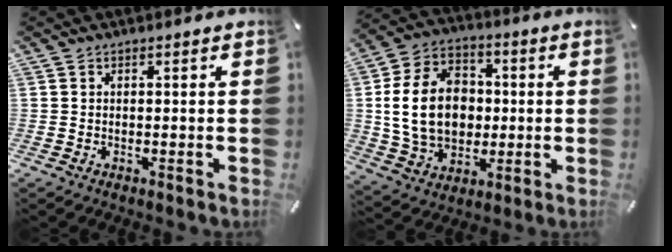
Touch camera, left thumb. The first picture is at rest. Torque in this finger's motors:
{"motor_torque": [0.38, 2.18, 1.57, -1.20, 0.26]}